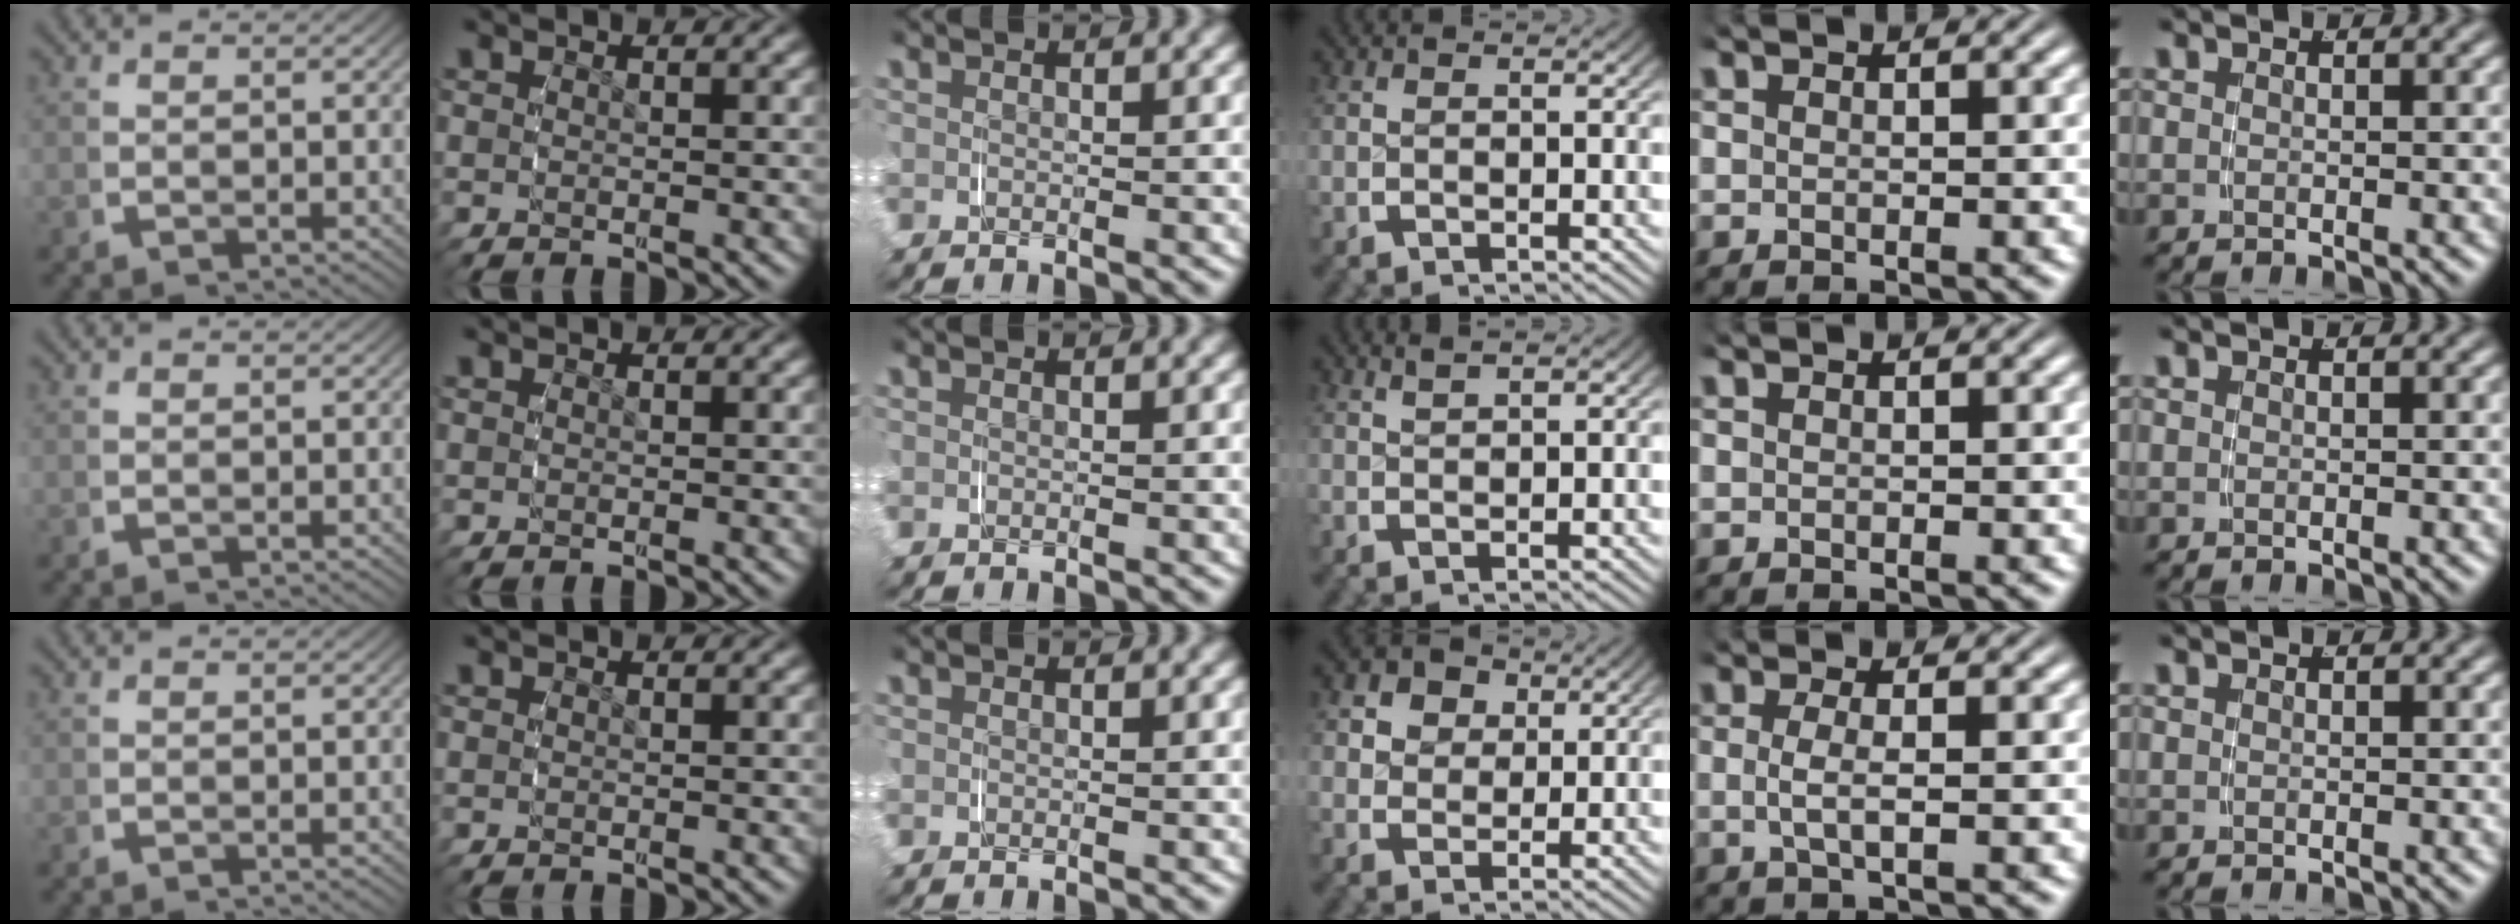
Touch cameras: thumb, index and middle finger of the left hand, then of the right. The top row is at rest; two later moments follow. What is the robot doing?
{"motion": "grasp_and_lifting", "object": "pen bag"}